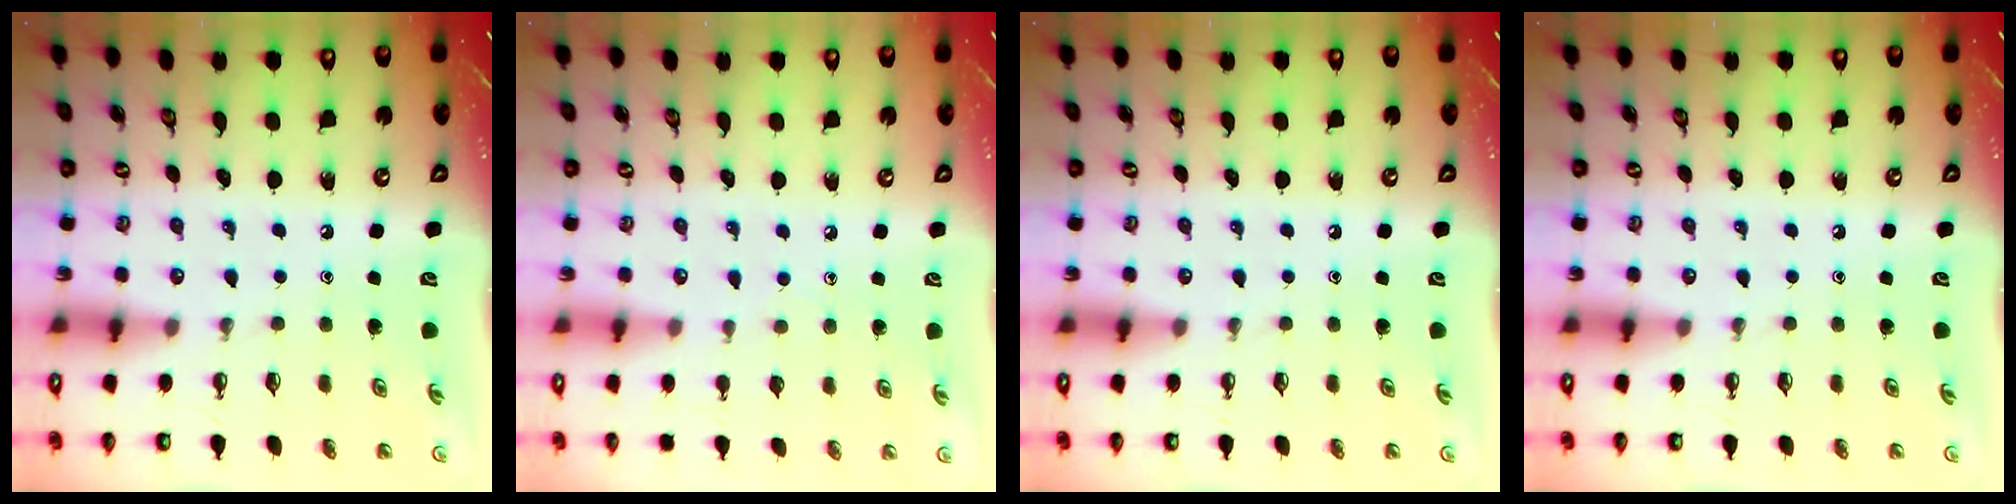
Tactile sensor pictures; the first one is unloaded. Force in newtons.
{"total": 4.6, "press": 4.5, "slide": 0.6}
{"total": 0.0}
{"total": 0.0}